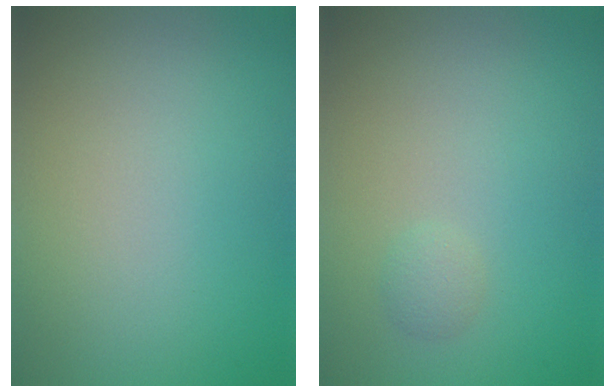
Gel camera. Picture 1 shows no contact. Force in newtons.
{"total": 0.9, "press": 0.9, "slide": 0.0}